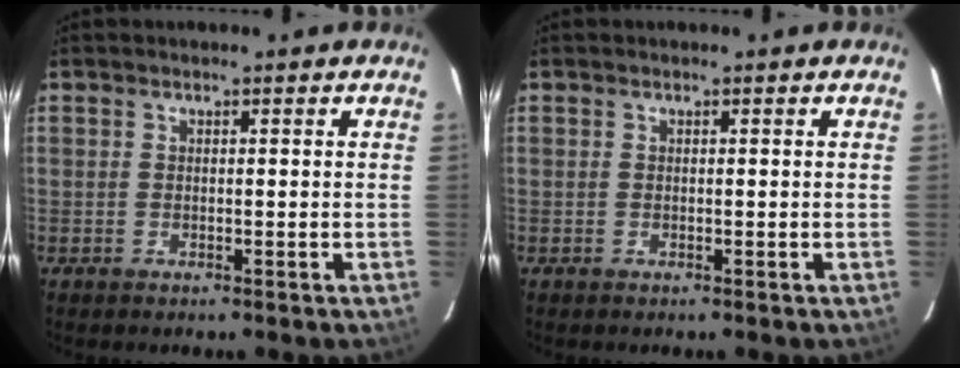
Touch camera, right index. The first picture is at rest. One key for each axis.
{"total": 0.0}